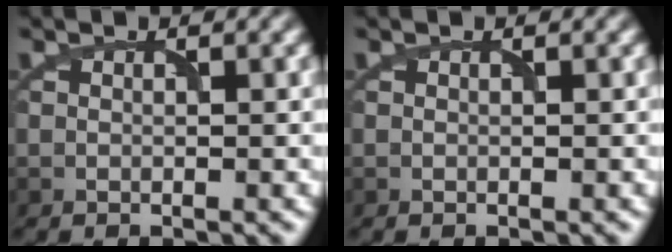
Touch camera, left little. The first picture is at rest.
{"total": 0.0}